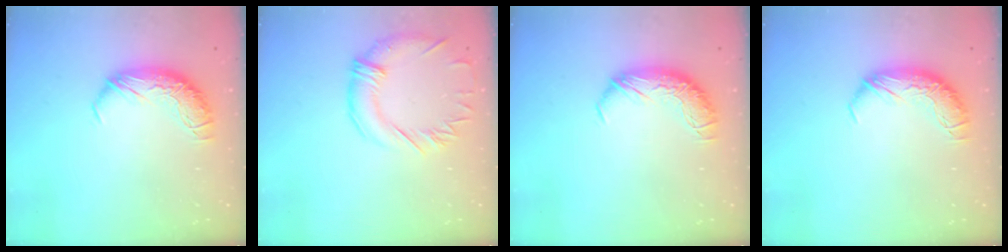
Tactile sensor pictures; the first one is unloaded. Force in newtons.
{"total": 1.9, "press": 1.6, "slide": 1.1}
{"total": 0.0}
{"total": 0.0}